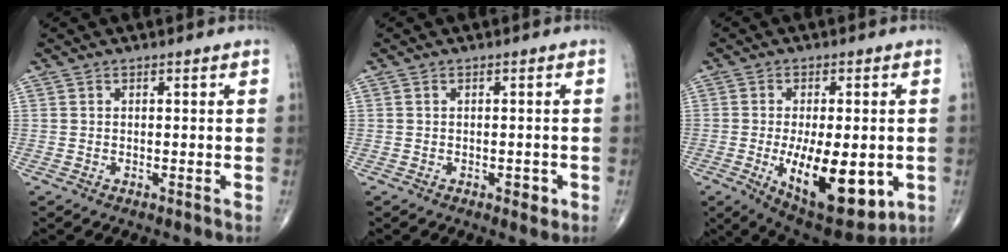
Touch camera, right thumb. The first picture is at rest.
{"total": 1.9, "force": [-0.7, 1.0, 1.4], "torque": [-0.014, 0.000, -0.008]}
{"total": 17.3, "force": [-3.8, 7.4, 15.1], "torque": [-0.227, -0.022, -0.038]}